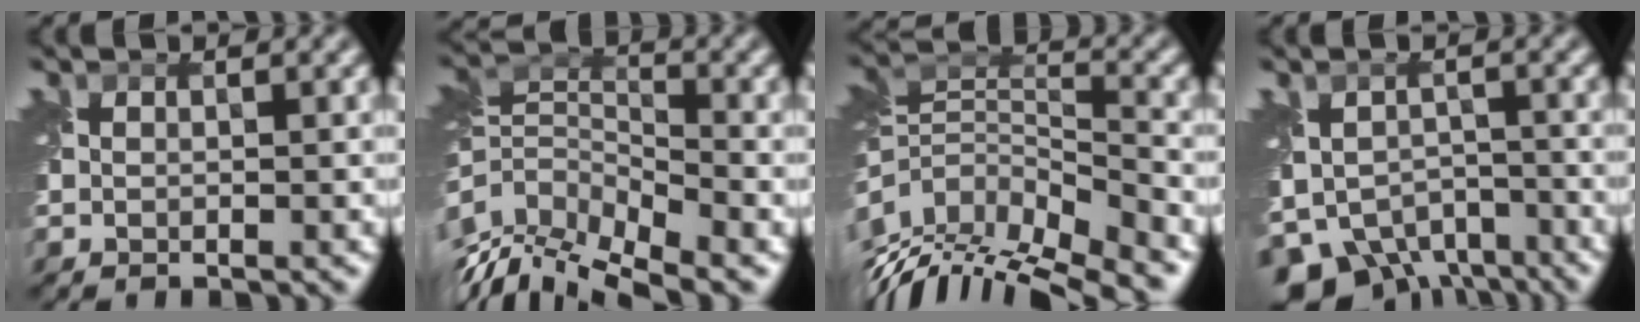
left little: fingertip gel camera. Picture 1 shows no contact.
{"total": 11.1, "force": [-6.3, 5.5, 7.3], "torque": [-0.147, -0.001, -0.103]}
{"total": 14.0, "force": [-9.0, 5.9, 9.0], "torque": [-0.160, 0.011, -0.123]}
{"total": 7.7, "force": [-4.9, 4.8, 3.4], "torque": [-0.065, -0.025, -0.083]}